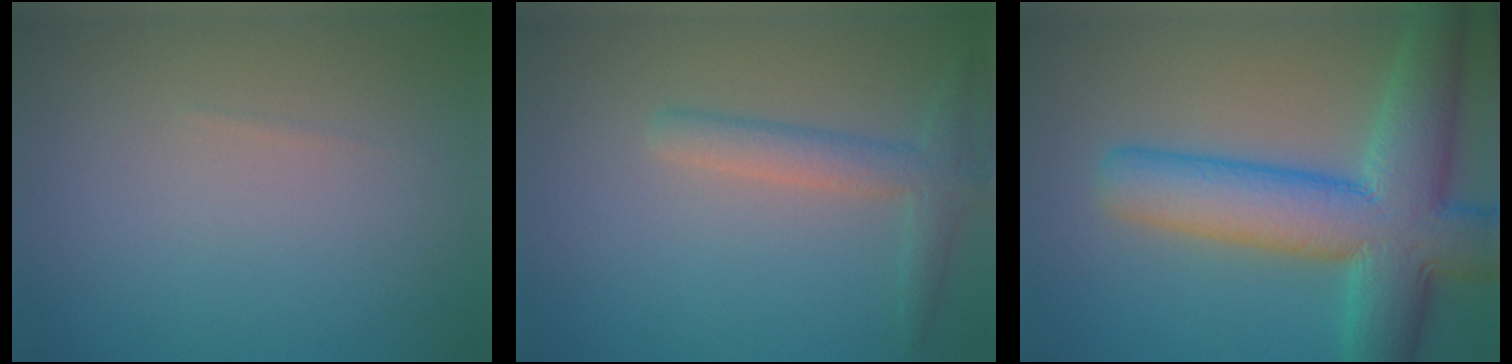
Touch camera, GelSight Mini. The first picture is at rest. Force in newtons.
{"total": 2.8, "press": 2.8, "slide": 0.1}
{"total": 11.0, "press": 11.0, "slide": 0.5}